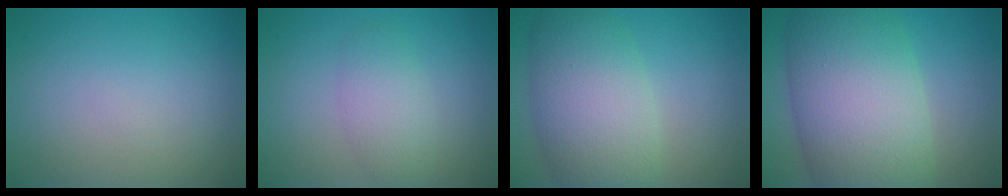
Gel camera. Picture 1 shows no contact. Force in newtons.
{"total": 3.0, "press": 3.0, "slide": 0.2}
{"total": 8.4, "press": 8.4, "slide": 0.3}
{"total": 13.7, "press": 13.7, "slide": 0.5}